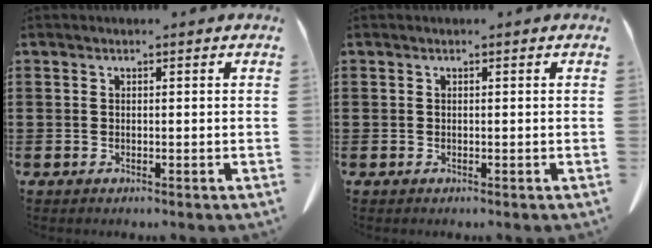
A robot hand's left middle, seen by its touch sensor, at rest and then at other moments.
{"total": 0.0}